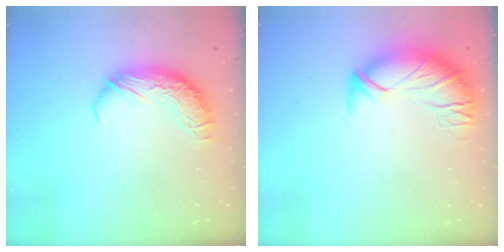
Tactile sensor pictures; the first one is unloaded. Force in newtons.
{"total": 2.7, "press": 1.2, "slide": 2.4}